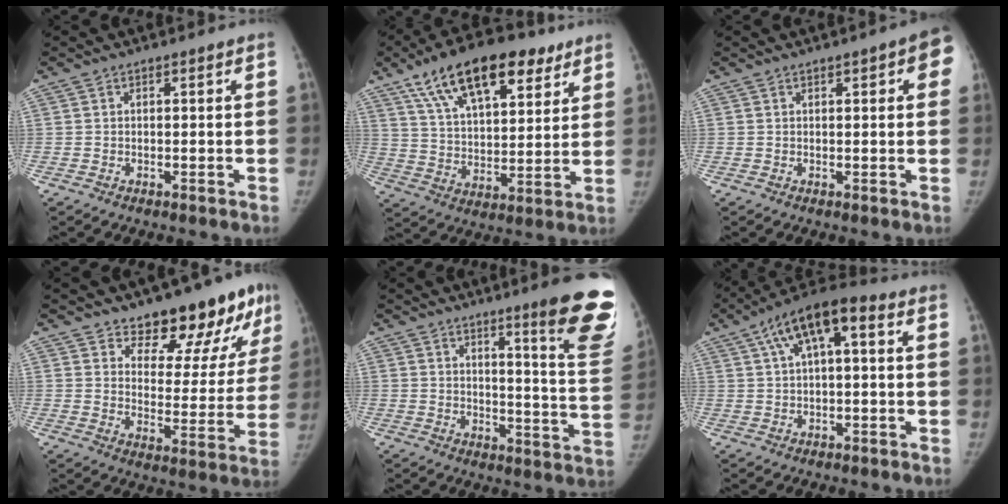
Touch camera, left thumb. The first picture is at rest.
{"total": 21.5, "force": [12.6, 9.8, 14.4], "torque": [-0.204, -0.021, 0.215]}
{"total": 5.7, "force": [2.1, 2.0, 5.0], "torque": [-0.038, 0.002, 0.017]}
{"total": 16.0, "force": [11.7, 6.9, 8.5], "torque": [-0.050, -0.091, 0.159]}
{"total": 17.0, "force": [11.3, 1.4, 12.7], "torque": [-0.127, -0.083, 0.141]}
{"total": 10.9, "force": [3.2, 4.3, 9.5], "torque": [-0.164, 0.035, 0.045]}